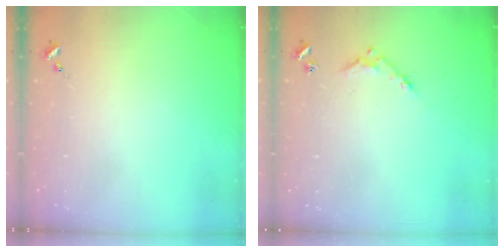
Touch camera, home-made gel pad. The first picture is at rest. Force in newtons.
{"total": 5.8, "press": 5.8, "slide": 0.3}